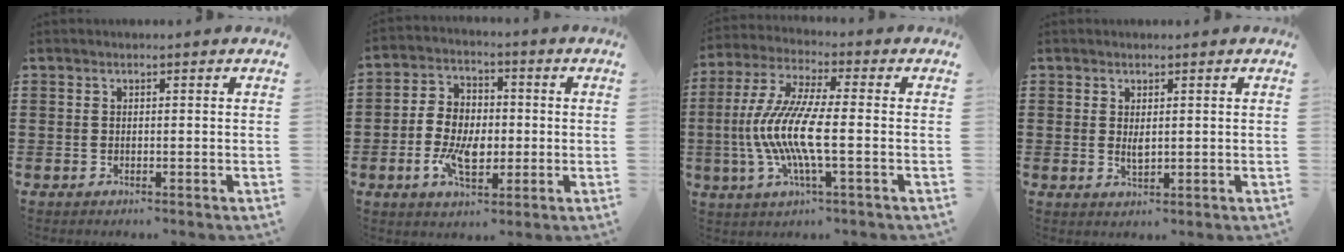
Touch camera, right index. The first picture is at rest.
{"total": 7.9, "force": [-1.7, 5.1, 5.8], "torque": [-0.132, 0.009, -0.036]}
{"total": 10.2, "force": [-2.2, 2.0, 9.7], "torque": [-0.231, -0.021, -0.054]}
{"total": 1.8, "force": [0.6, 0.7, 1.5], "torque": [-0.029, 0.001, 0.011]}